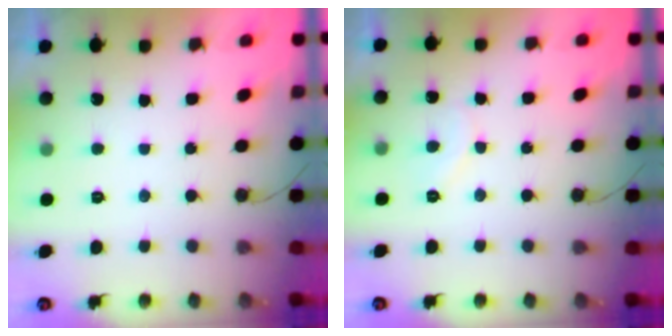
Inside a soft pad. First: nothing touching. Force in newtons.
{"total": 4.8, "press": 4.8, "slide": 0.4}